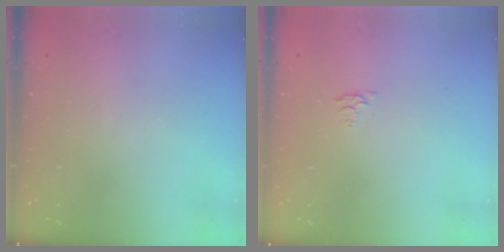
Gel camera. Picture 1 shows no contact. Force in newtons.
{"total": 3.2, "press": 3.2, "slide": 0.5}